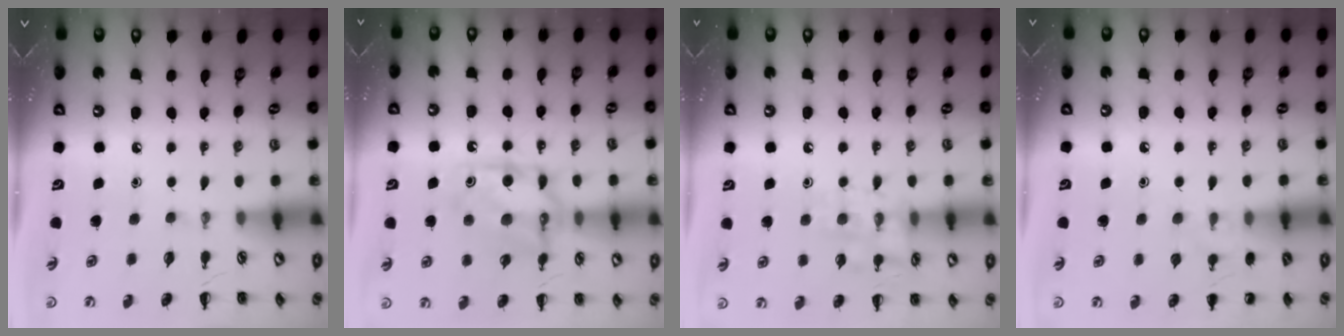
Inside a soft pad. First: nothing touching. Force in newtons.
{"total": 11.5, "press": 11.5, "slide": 0.5}
{"total": 12.0, "press": 12.0, "slide": 0.8}
{"total": 7.4, "press": 7.0, "slide": 2.1}